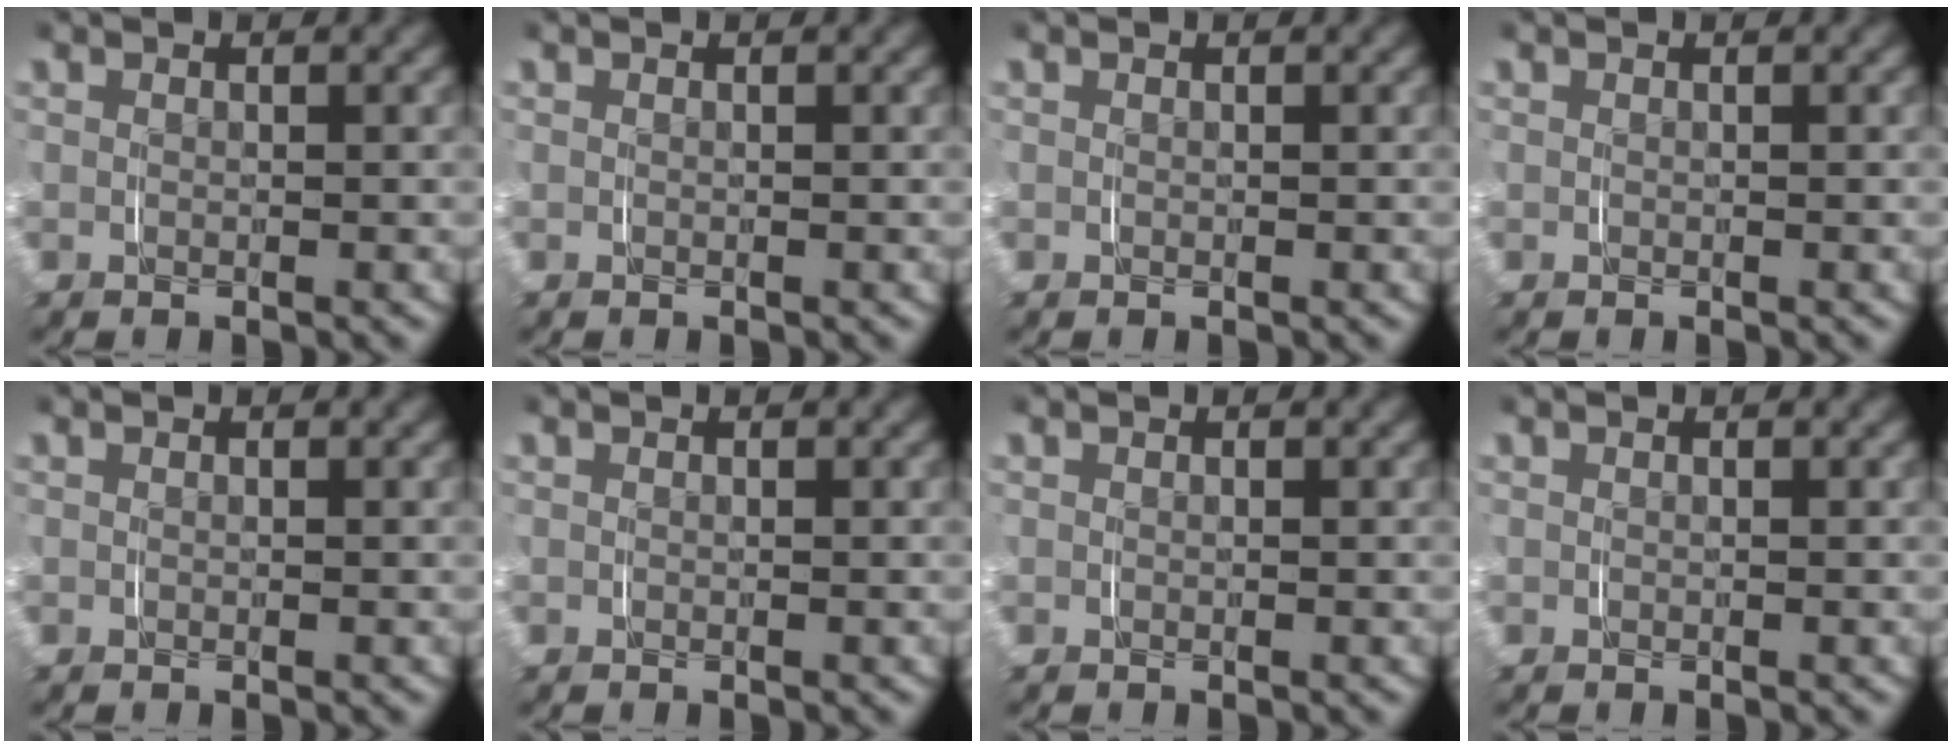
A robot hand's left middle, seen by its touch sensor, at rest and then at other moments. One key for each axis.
{"total": 0.0}
{"total": 0.0}
{"total": 0.0}
{"total": 0.0}
{"total": 0.0}
{"total": 0.0}
{"total": 0.0}